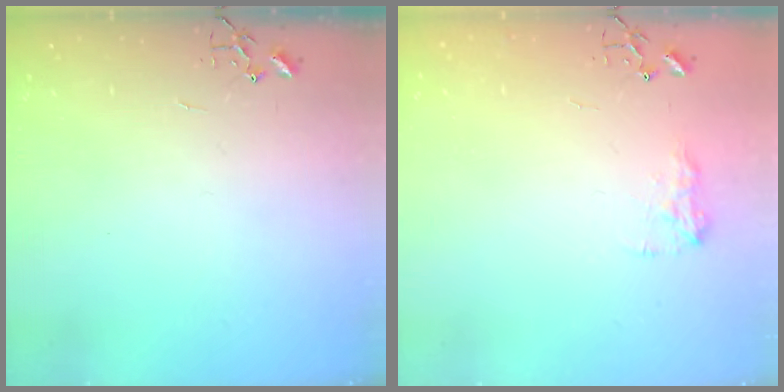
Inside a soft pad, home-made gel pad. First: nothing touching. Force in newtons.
{"total": 7.9, "press": 7.9, "slide": 0.4}